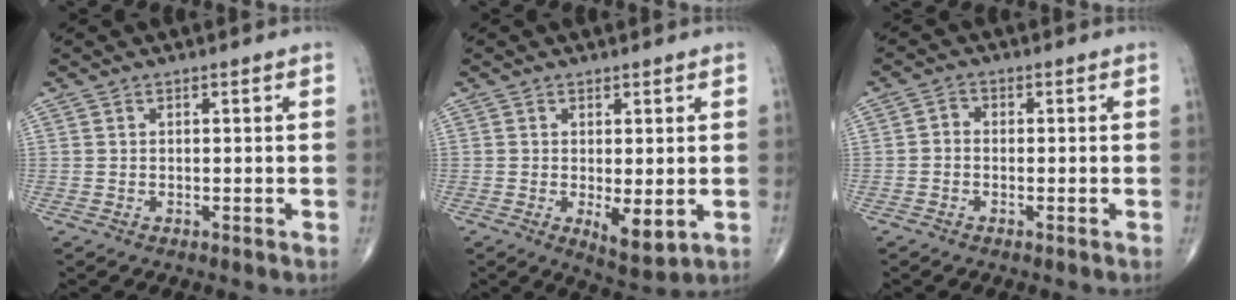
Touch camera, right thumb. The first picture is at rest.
{"total": 5.3, "force": [-0.8, 2.0, 4.9], "torque": [-0.072, -0.019, -0.003]}
{"total": 1.7, "force": [-0.5, 1.3, 0.9], "torque": [-0.007, 0.005, -0.016]}